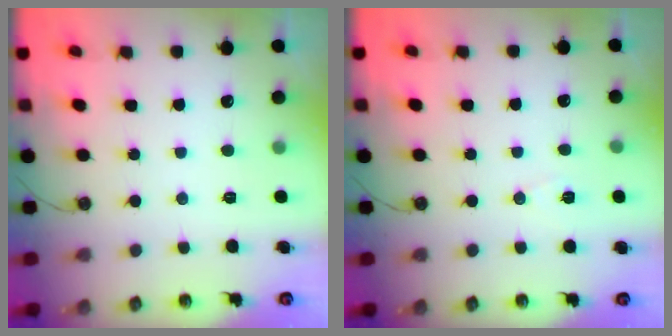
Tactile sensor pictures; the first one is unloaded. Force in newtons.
{"total": 6.4, "press": 4.6, "slide": 4.5}